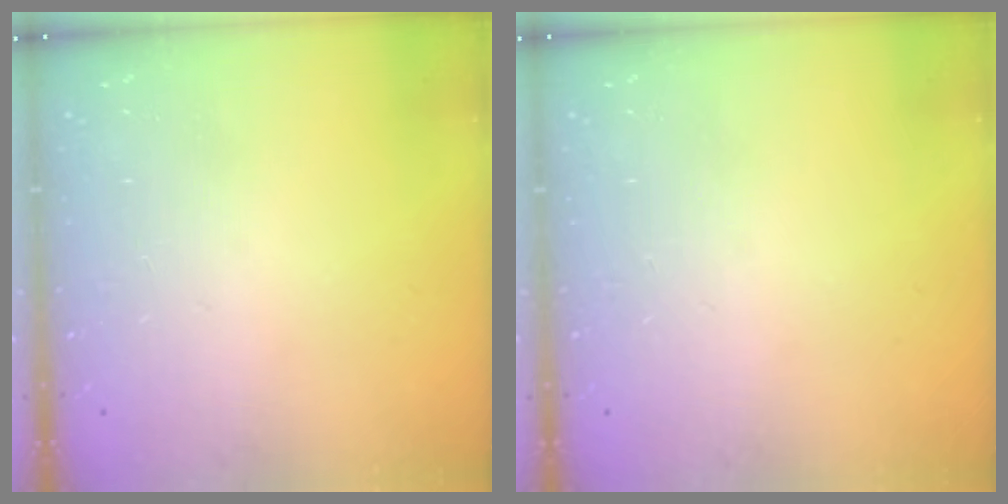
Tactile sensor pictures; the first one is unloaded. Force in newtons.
{"total": 0.0}